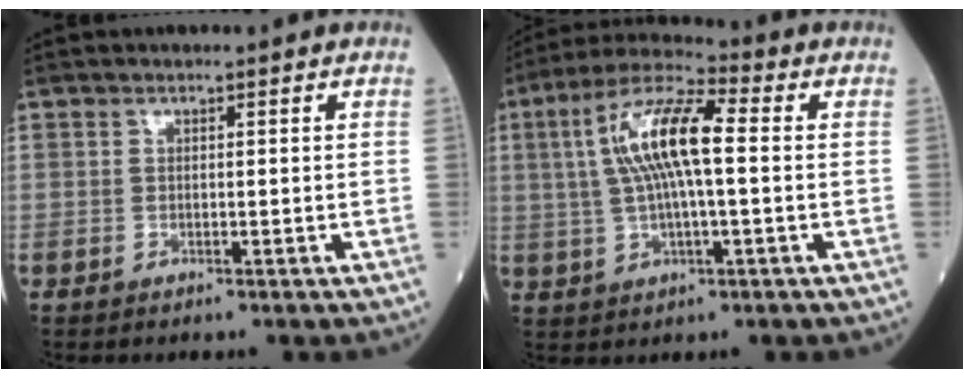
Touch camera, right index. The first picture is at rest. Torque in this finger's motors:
{"motor_torque": [1.00, 0.61, 0.72, 0.21]}